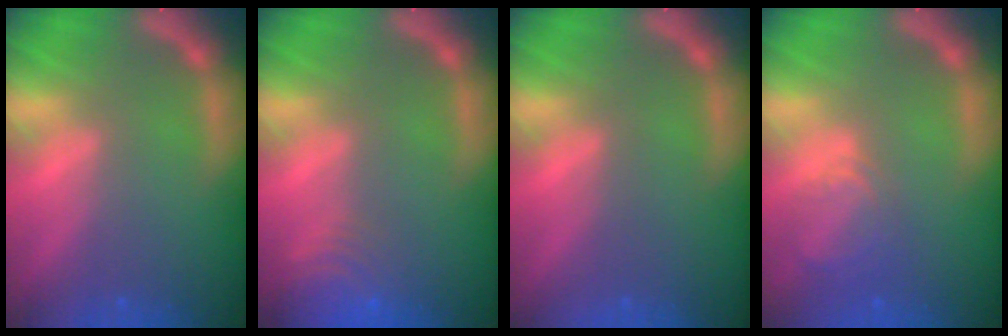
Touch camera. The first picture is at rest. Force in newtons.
{"total": 6.5}
{"total": 0.0}
{"total": 3.4}